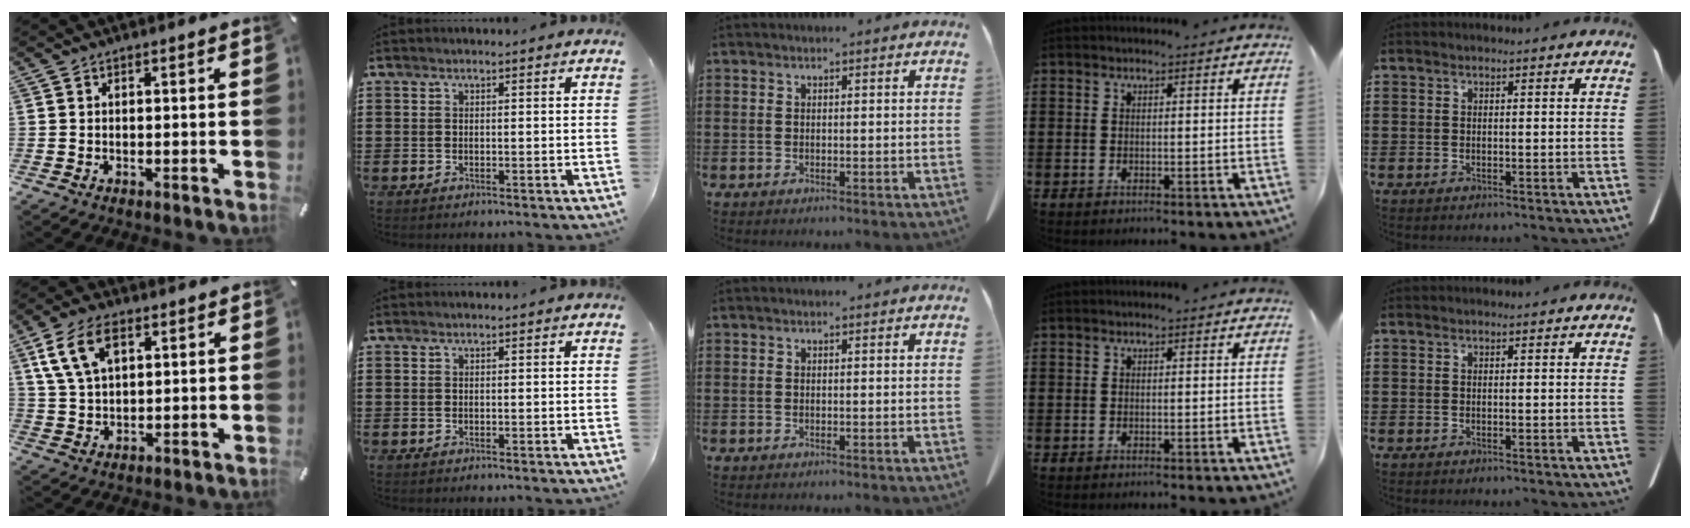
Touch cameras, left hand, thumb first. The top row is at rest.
{"thumb": {"total": 9.5, "force": [4.1, 5.8, 6.2], "torque": [-0.147, 0.007, 0.078]}}